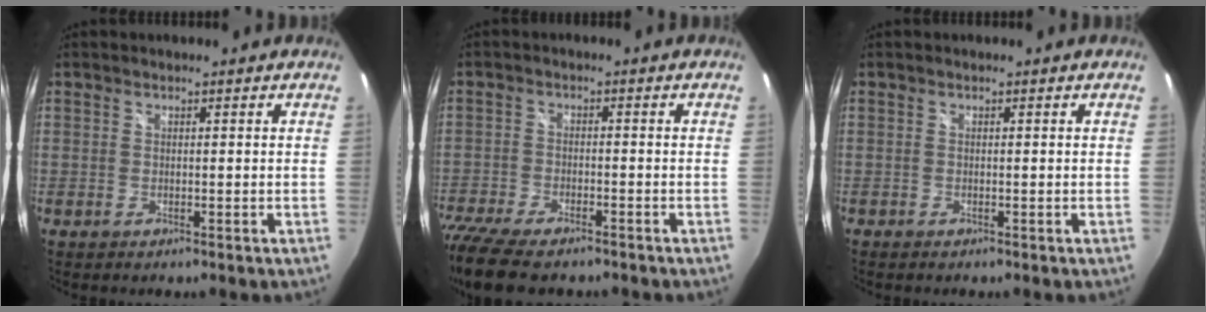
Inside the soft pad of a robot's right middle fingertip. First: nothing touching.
{"total": 13.6, "force": [-10.8, 4.2, 7.0], "torque": [-0.174, -0.052, -0.187]}
{"total": 0.0}